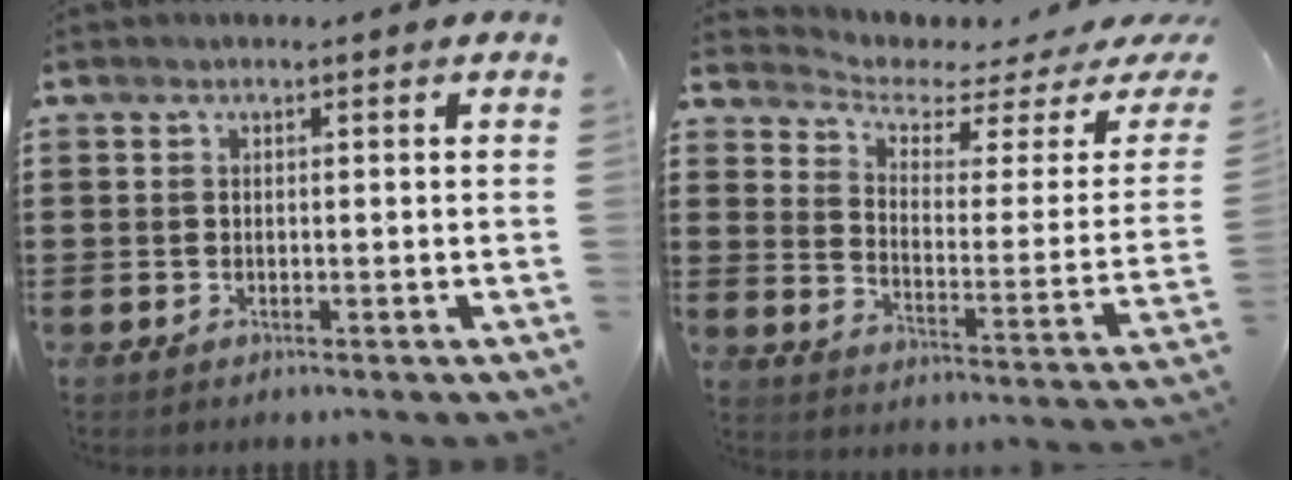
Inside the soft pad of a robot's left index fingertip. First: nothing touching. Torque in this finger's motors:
{"motor_torque": [-0.84, -1.30, 0.07, -0.01]}